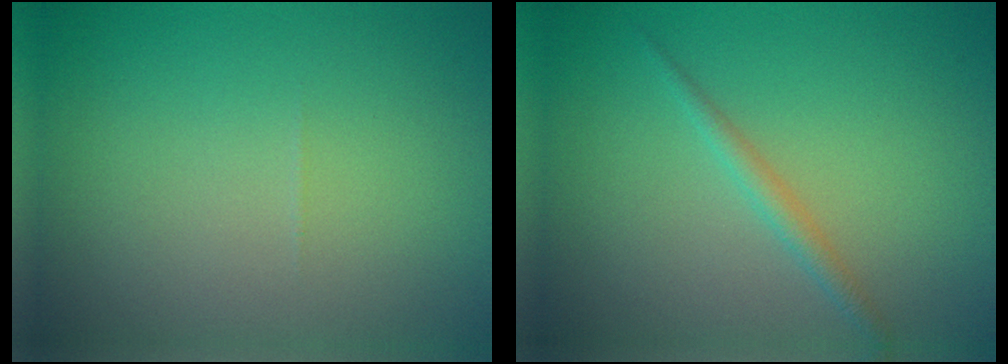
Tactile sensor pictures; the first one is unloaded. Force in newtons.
{"total": 1.3, "press": 1.3, "slide": 0.0}